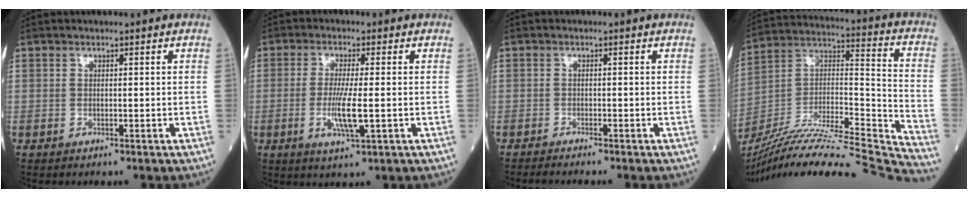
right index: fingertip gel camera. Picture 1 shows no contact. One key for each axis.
{"total": 6.0, "fx": -1.1, "fy": 0.2, "fz": 5.9, "tx": -0.119, "ty": -0.014, "tz": -0.021}
{"total": 2.3, "fx": -2.2, "fy": -0.3, "fz": 0.9, "tx": -0.017, "ty": -0.004, "tz": -0.035}
{"total": 30.7, "fx": -28.1, "fy": -0.9, "fz": 12.5, "tx": -0.179, "ty": -0.023, "tz": -0.441}